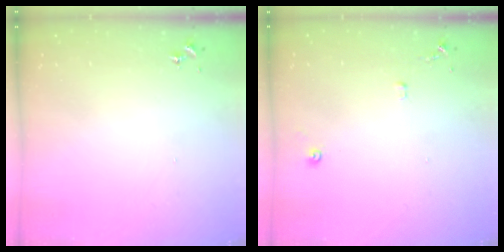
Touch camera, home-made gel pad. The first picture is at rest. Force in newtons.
{"total": 6.4, "press": 6.4, "slide": 0.6}